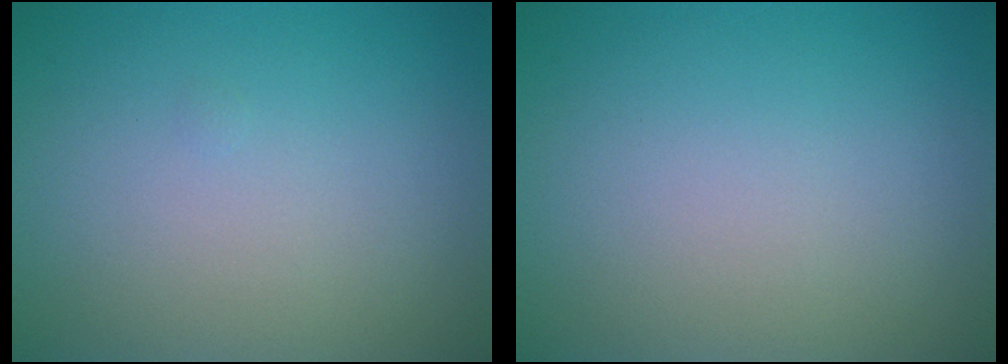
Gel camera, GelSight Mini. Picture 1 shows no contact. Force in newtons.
{"total": 0.0}